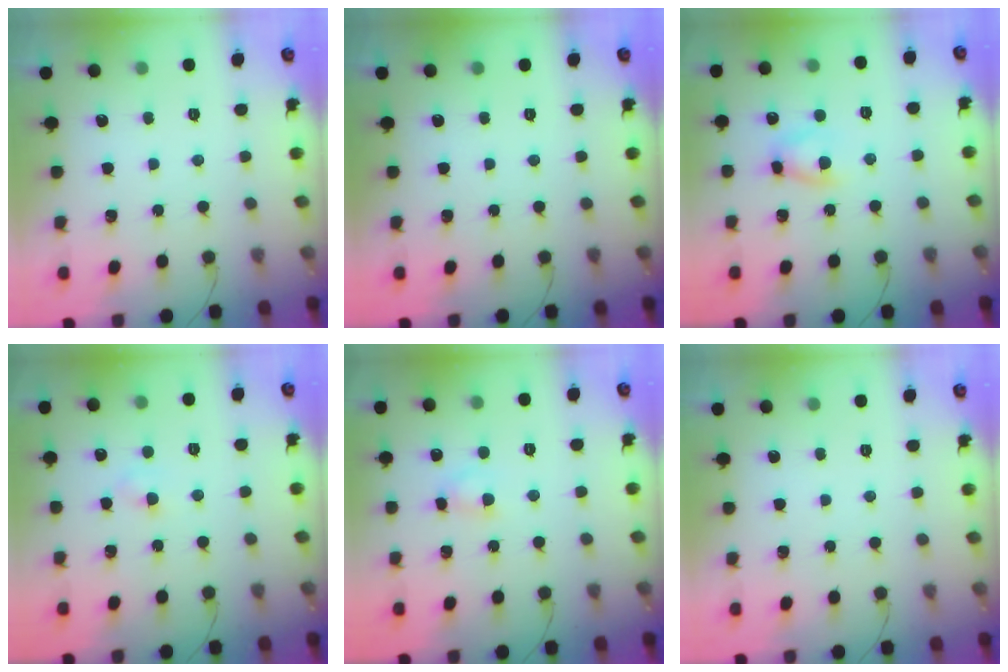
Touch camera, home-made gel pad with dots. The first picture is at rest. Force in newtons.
{"total": 0.0}
{"total": 5.6, "press": 5.6, "slide": 0.7}
{"total": 2.0, "press": 1.8, "slide": 0.9}
{"total": 3.0, "press": 2.7, "slide": 1.3}
{"total": 0.0}